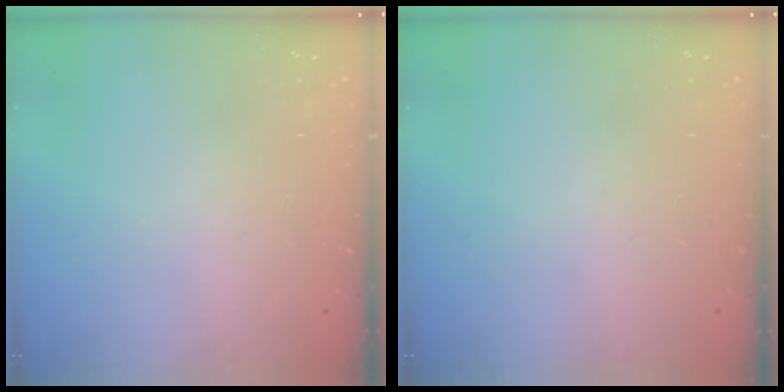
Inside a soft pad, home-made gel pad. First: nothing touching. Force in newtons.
{"total": 0.0}